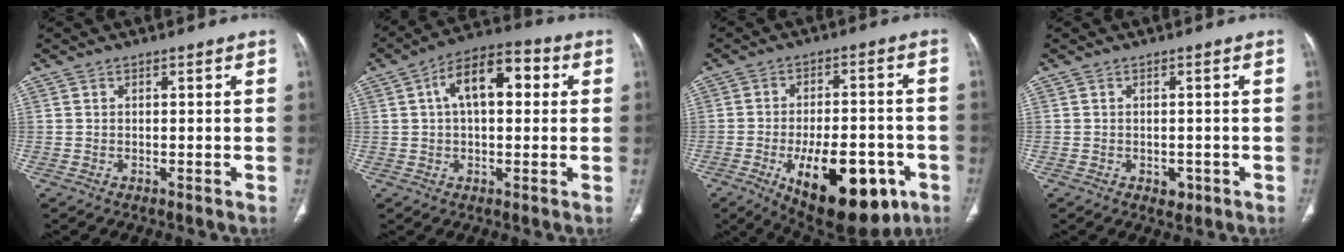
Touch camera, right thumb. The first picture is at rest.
{"total": 11.9, "force": [2.7, 6.3, 9.8], "torque": [-0.142, 0.028, 0.034]}
{"total": 18.8, "force": [-7.2, 8.7, 15.0], "torque": [-0.209, 0.015, -0.085]}
{"total": 1.9, "force": [-0.8, 1.4, 1.0], "torque": [-0.004, 0.002, -0.005]}